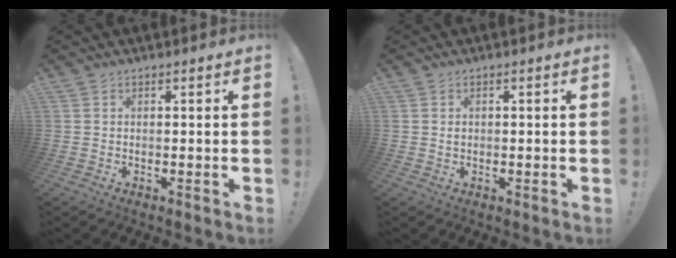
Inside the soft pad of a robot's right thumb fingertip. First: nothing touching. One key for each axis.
{"total": 0.5, "fx": -0.2, "fy": 0.4, "fz": 0.3, "tx": -0.012, "ty": 0.007, "tz": -0.004}